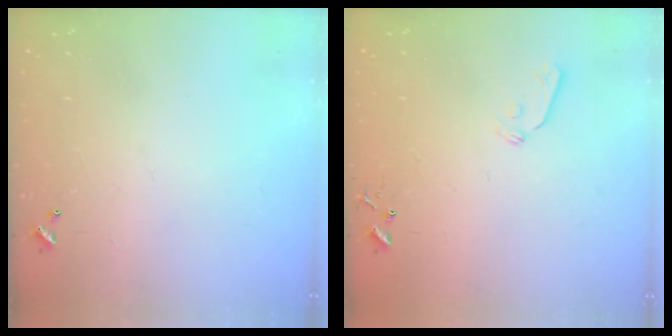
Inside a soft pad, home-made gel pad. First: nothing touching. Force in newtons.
{"total": 5.9, "press": 5.8, "slide": 0.6}